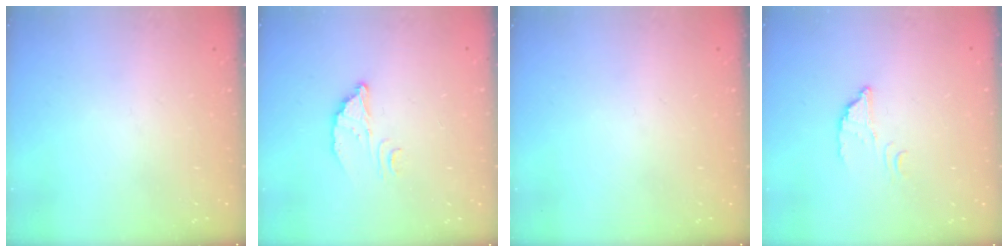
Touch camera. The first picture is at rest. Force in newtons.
{"total": 3.6, "press": 3.6, "slide": 0.2}
{"total": 0.0}
{"total": 2.7, "press": 2.7, "slide": 0.2}